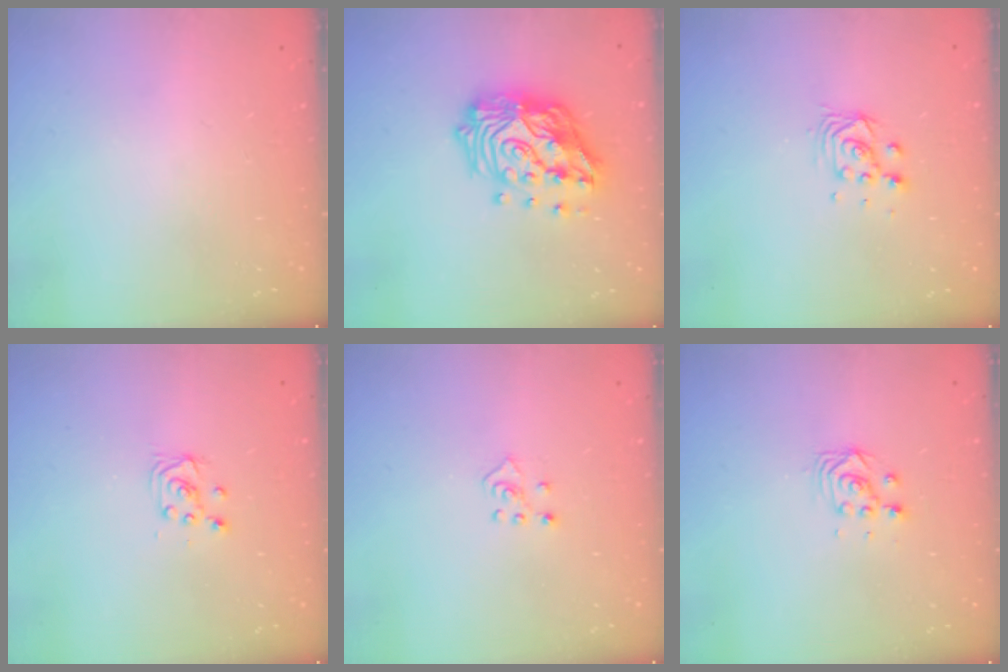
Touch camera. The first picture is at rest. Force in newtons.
{"total": 18.5, "press": 18.4, "slide": 2.2}
{"total": 4.9, "press": 4.9, "slide": 0.4}
{"total": 3.8, "press": 3.8, "slide": 0.3}
{"total": 2.3, "press": 2.3, "slide": 0.5}
{"total": 4.6, "press": 4.5, "slide": 0.2}